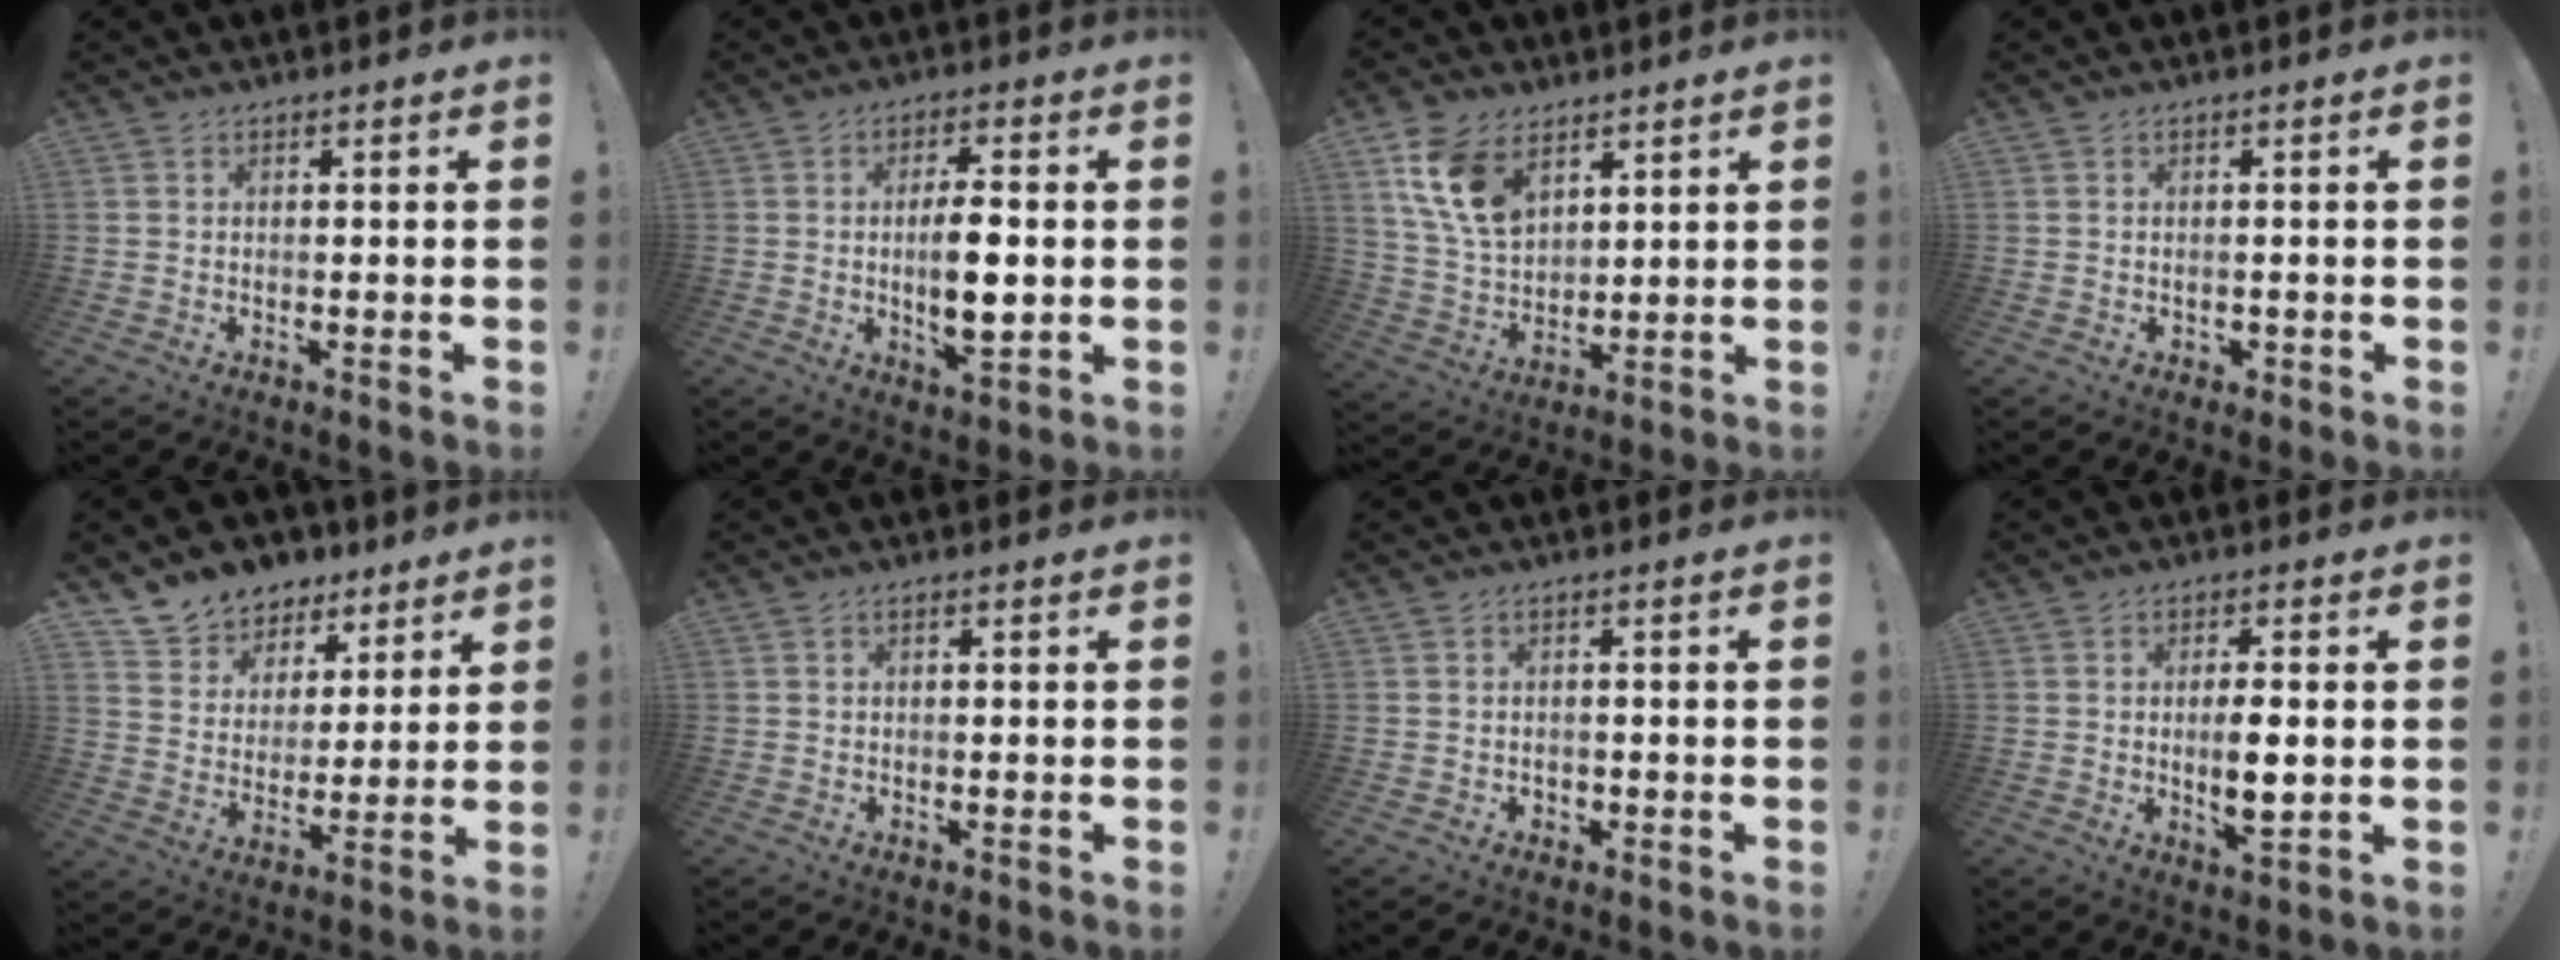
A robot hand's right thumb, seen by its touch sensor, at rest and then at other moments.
{"total": 9.9, "force": [-0.6, 3.1, 9.3], "torque": [-0.163, -0.006, -0.015]}
{"total": 13.5, "force": [7.0, 8.4, 7.9], "torque": [-0.159, -0.023, 0.136]}
{"total": 0.9, "force": [-0.3, 0.8, 0.4], "torque": [-0.012, 0.005, -0.004]}
{"total": 9.2, "force": [6.7, 6.3, 1.0], "torque": [-0.017, -0.055, 0.129]}
{"total": 0.5, "force": [-0.2, 0.0, 0.5], "torque": [-0.012, 0.001, -0.003]}
{"total": 1.3, "force": [-0.7, 1.0, 0.4], "torque": [-0.011, 0.003, -0.013]}
{"total": 7.1, "force": [-0.5, 2.2, 6.7], "torque": [-0.120, -0.004, -0.011]}